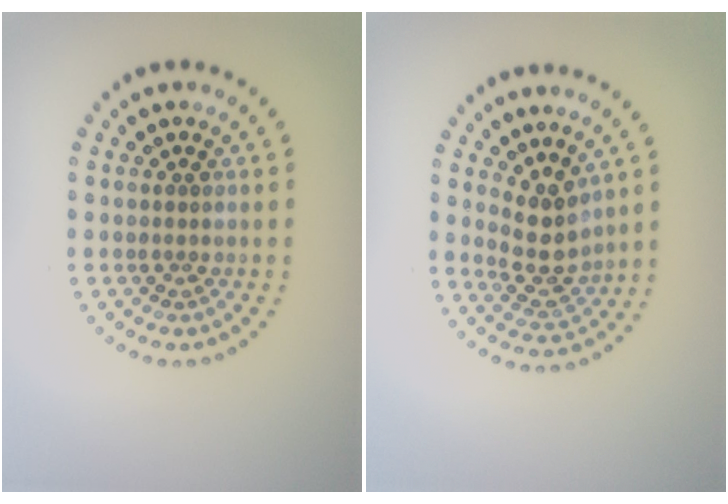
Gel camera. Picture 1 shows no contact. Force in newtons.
{"total": 3.6, "press": 3.2, "slide": 1.7}